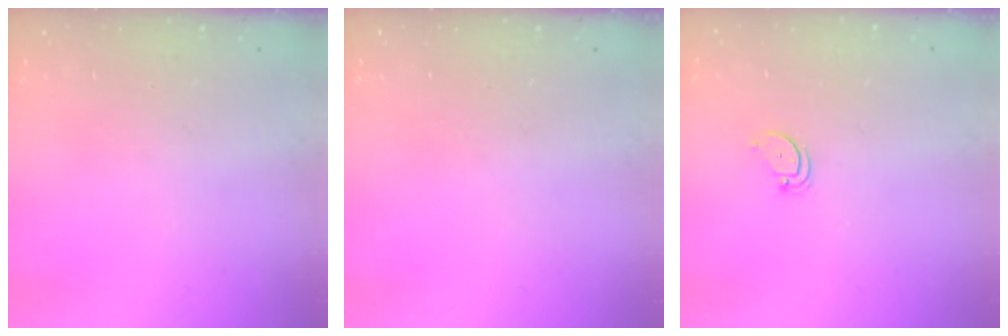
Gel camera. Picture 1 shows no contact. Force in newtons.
{"total": 0.0}
{"total": 2.6, "press": 2.6, "slide": 0.0}